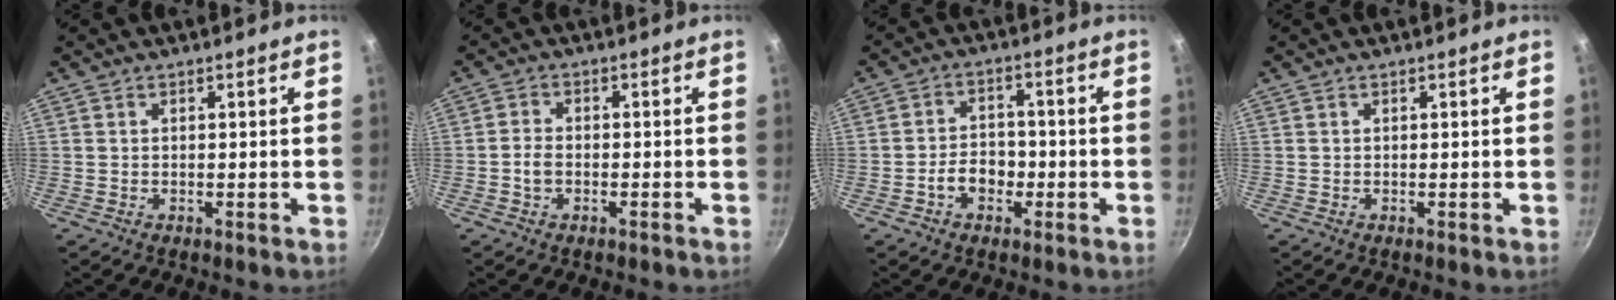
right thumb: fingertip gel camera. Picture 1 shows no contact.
{"total": 2.8, "force": [-1.1, 1.8, 1.9], "torque": [-0.035, 0.015, -0.022]}
{"total": 5.7, "force": [-2.1, 4.2, 3.3], "torque": [-0.031, 0.024, -0.039]}
{"total": 0.0}